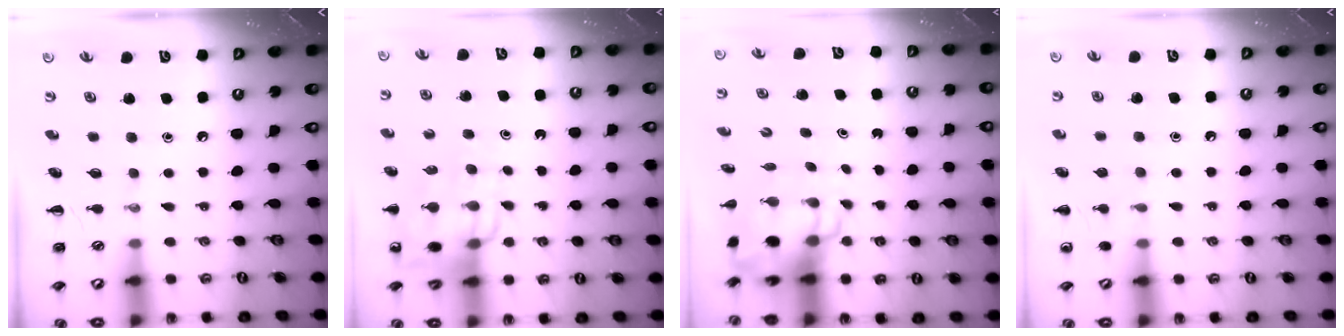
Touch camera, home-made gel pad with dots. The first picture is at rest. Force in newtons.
{"total": 12.4, "press": 12.0, "slide": 3.0}
{"total": 6.3, "press": 6.1, "slide": 1.5}
{"total": 5.2, "press": 4.9, "slide": 1.5}